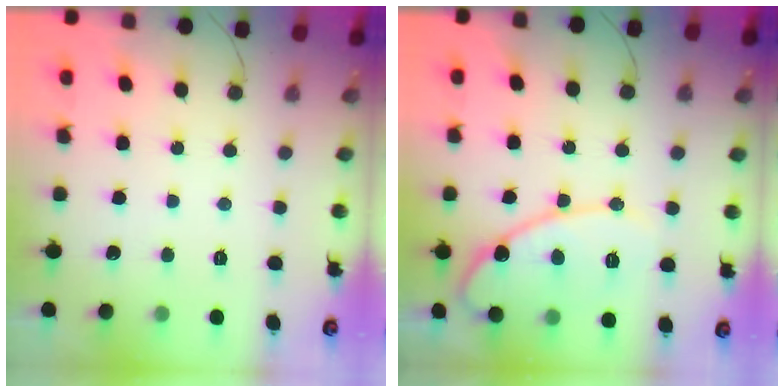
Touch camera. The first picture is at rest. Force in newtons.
{"total": 13.9, "press": 13.9, "slide": 1.1}